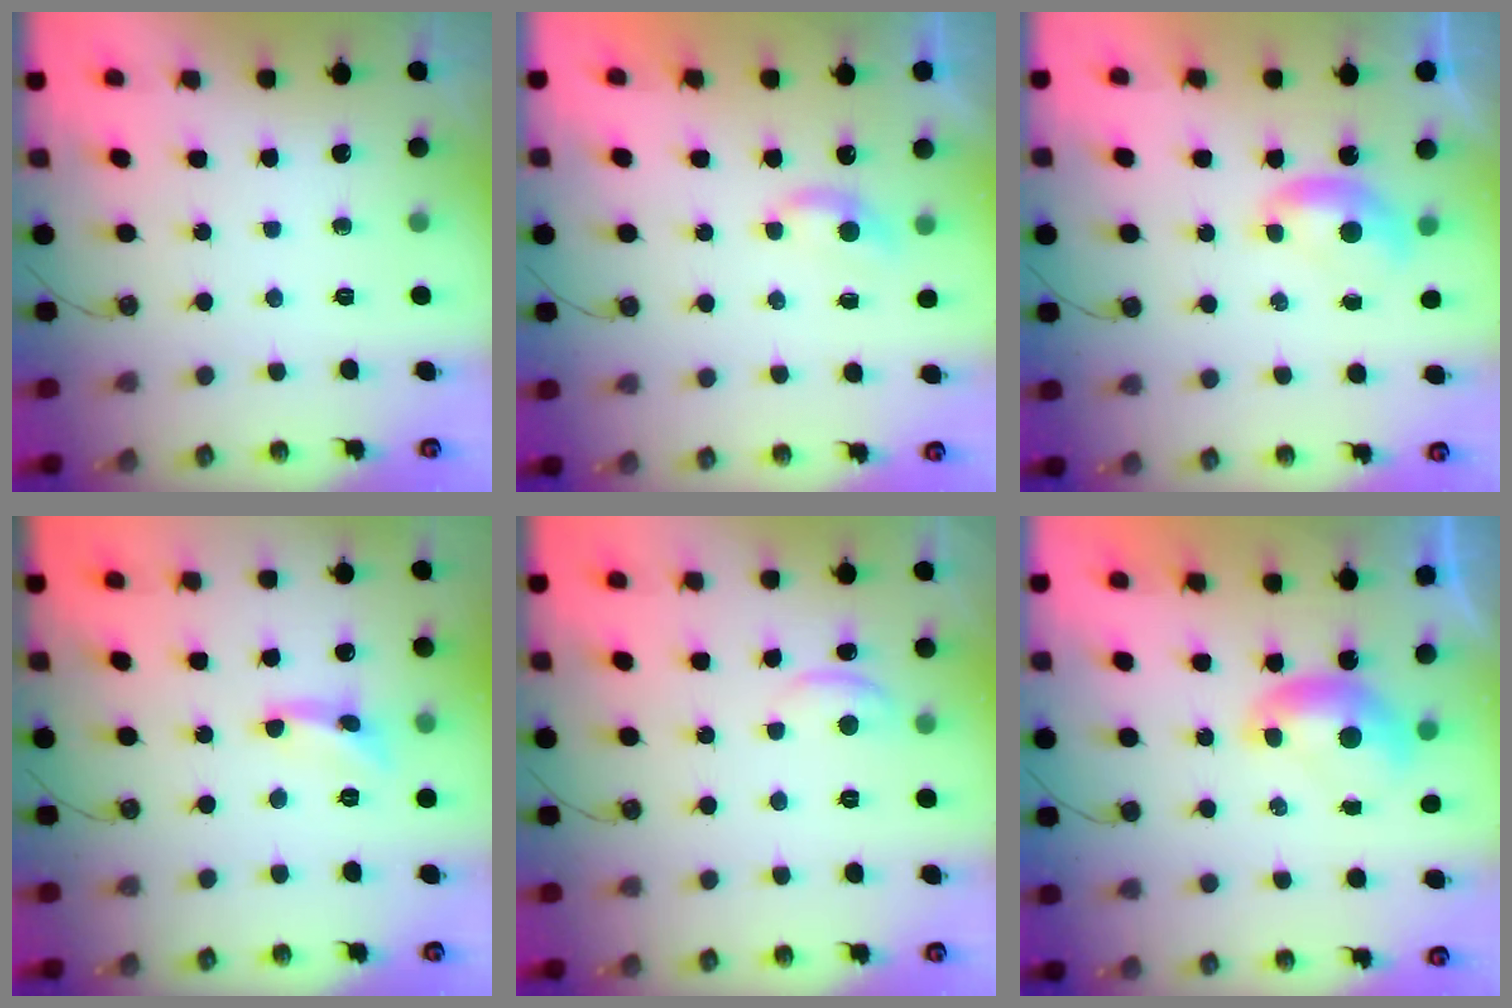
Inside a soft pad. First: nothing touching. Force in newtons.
{"total": 1.7, "press": 1.6, "slide": 0.4}
{"total": 0.7, "press": 0.3, "slide": 0.6}
{"total": 1.4, "press": 1.3, "slide": 0.3}
{"total": 0.6, "press": 0.1, "slide": 0.6}
{"total": 0.0}